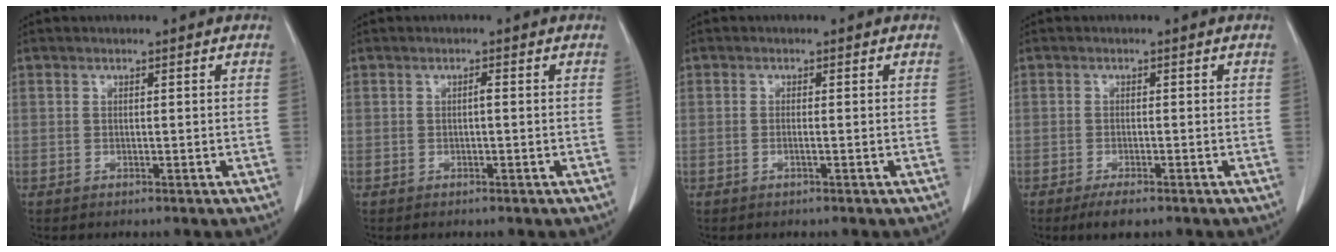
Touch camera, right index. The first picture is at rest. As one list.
[{"total": 0.6, "force": [-0.1, 0.1, 0.6], "torque": [-0.011, 0.002, -0.001]}, {"total": 0.8, "force": [-0.2, 0.0, 0.7], "torque": [-0.015, 0.000, -0.003]}, {"total": 2.9, "force": [-2.1, 0.8, 2.0], "torque": [-0.038, -0.005, -0.032]}]